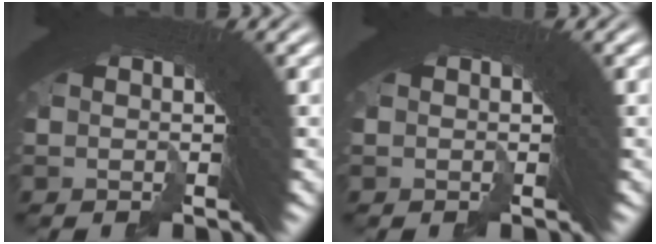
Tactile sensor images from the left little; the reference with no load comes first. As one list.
[{"total": 0.0}]